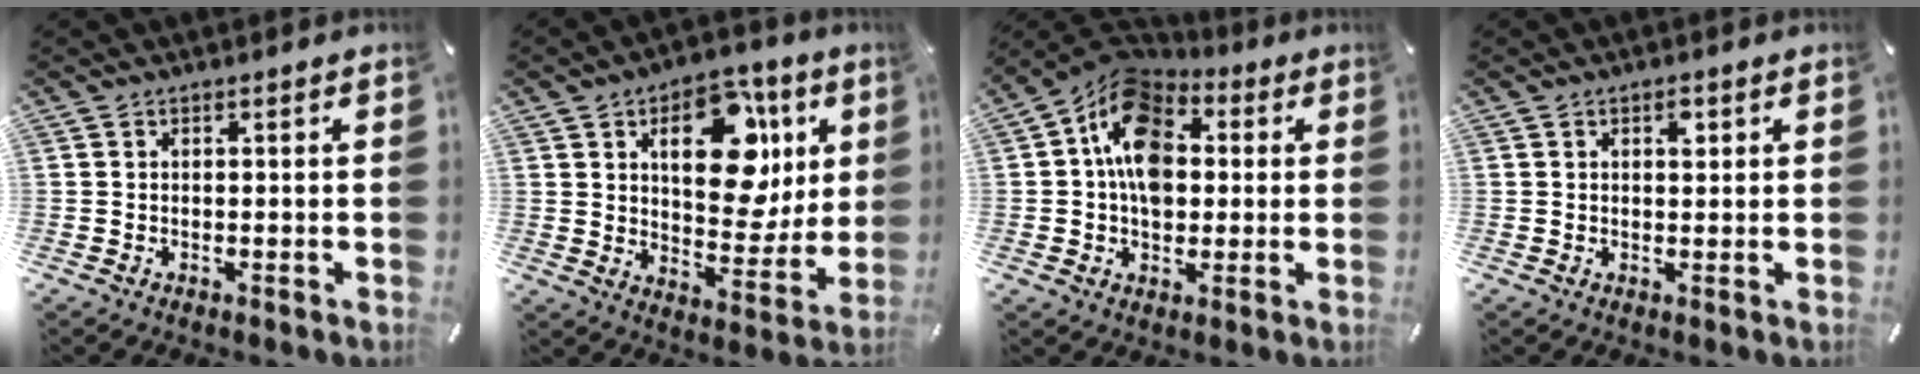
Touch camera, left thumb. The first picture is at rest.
{"total": 18.4, "force": [7.0, 11.1, 12.9], "torque": [-0.161, -0.028, 0.116]}
{"total": 13.6, "force": [1.3, 10.3, 8.7], "torque": [-0.159, 0.001, 0.017]}
{"total": 2.1, "force": [0.9, 1.2, 1.4], "torque": [-0.007, -0.005, 0.010]}